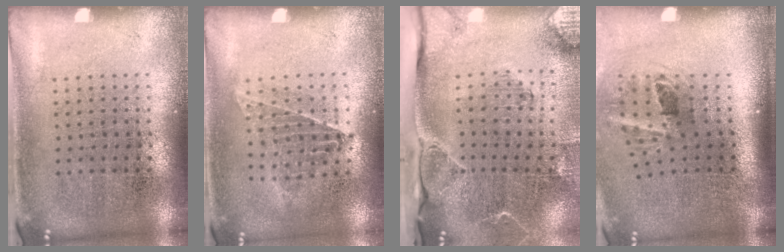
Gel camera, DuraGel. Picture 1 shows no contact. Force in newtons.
{"total": 0.9, "press": 0.9, "slide": 0.1}
{"total": 3.0, "press": 2.3, "slide": 1.9}
{"total": 2.0, "press": 1.2, "slide": 1.6}